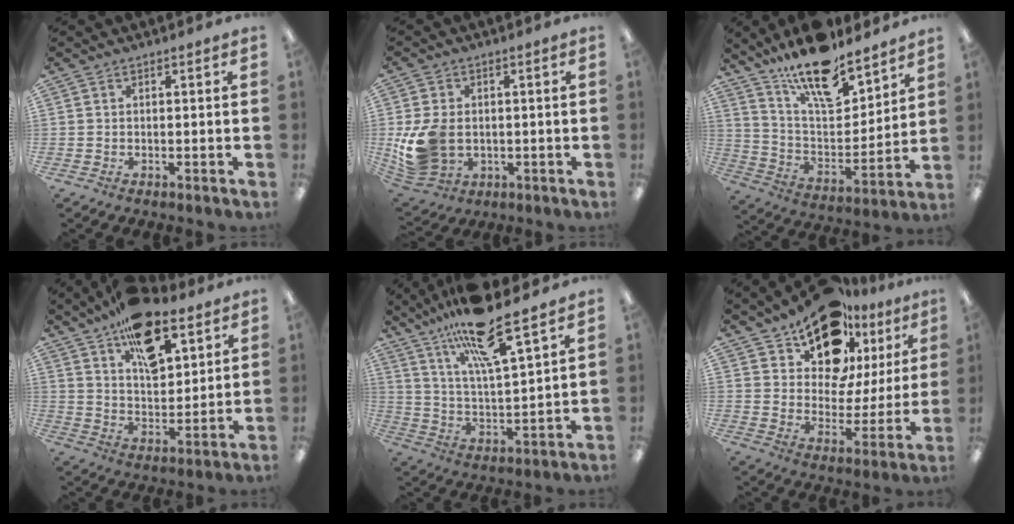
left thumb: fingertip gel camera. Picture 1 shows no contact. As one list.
[{"total": 11.7, "force": [-1.2, 8.9, 7.4], "torque": [-0.161, 0.003, -0.020]}, {"total": 17.8, "force": [14.3, 5.7, 8.9], "torque": [-0.164, -0.091, 0.250]}, {"total": 16.9, "force": [10.9, 8.1, 10.0], "torque": [-0.147, -0.054, 0.188]}, {"total": 15.9, "force": [12.4, 2.4, 9.6], "torque": [-0.179, -0.069, 0.205]}, {"total": 17.8, "force": [13.3, 9.2, 7.6], "torque": [-0.130, -0.090, 0.235]}]